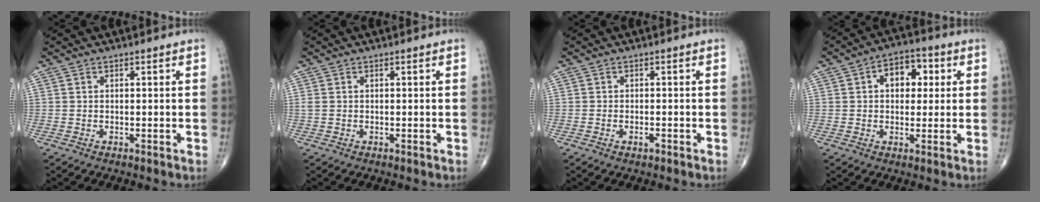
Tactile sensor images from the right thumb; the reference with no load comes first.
{"total": 0.9, "force": [0.2, 0.6, 0.7], "torque": [-0.022, 0.012, 0.009]}
{"total": 1.2, "force": [-0.6, 0.5, 0.8], "torque": [-0.014, 0.005, -0.010]}
{"total": 8.2, "force": [1.9, 5.4, 5.8], "torque": [-0.049, 0.011, 0.021]}